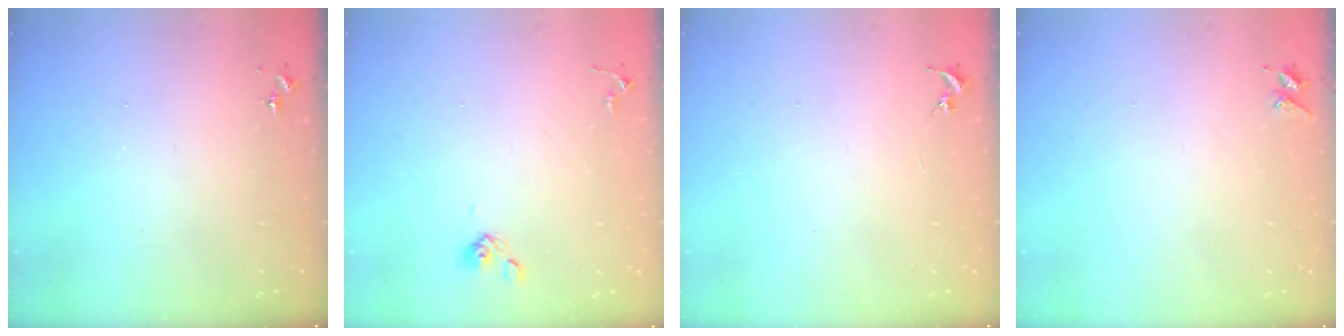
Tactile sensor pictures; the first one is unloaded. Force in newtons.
{"total": 4.6, "press": 4.5, "slide": 1.1}
{"total": 0.0}
{"total": 3.8, "press": 3.8, "slide": 0.4}